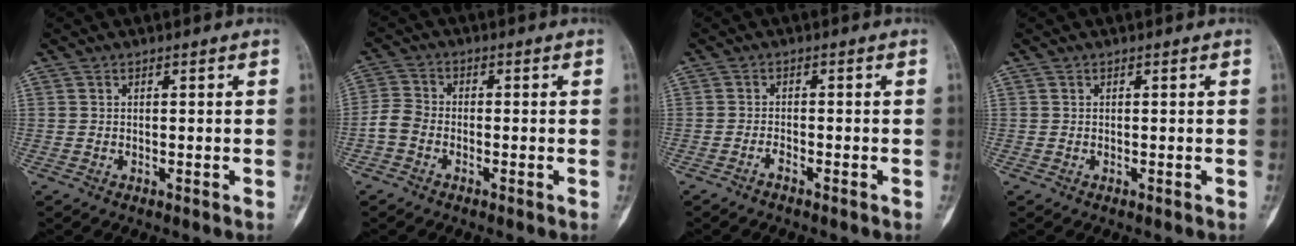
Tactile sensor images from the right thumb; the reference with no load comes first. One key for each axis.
{"total": 4.1, "fx": -1.6, "fy": 3.0, "fz": 2.2, "tx": -0.041, "ty": 0.011, "tz": -0.041}
{"total": 1.3, "fx": -1.1, "fy": 0.2, "fz": 0.6, "tx": -0.016, "ty": 0.008, "tz": -0.022}
{"total": 0.0}